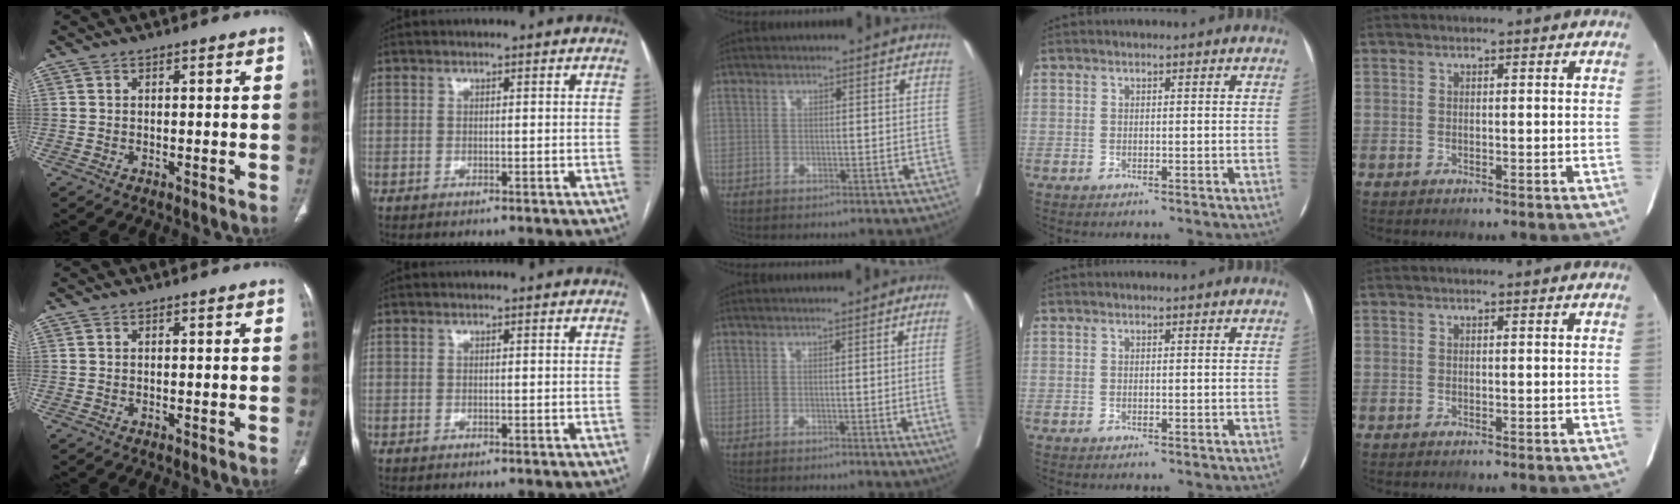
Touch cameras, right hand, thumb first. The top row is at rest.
{"middle": {"total": 6.1, "force": [-0.8, -2.0, 5.7], "torque": [-0.069, -0.015, -0.008]}}